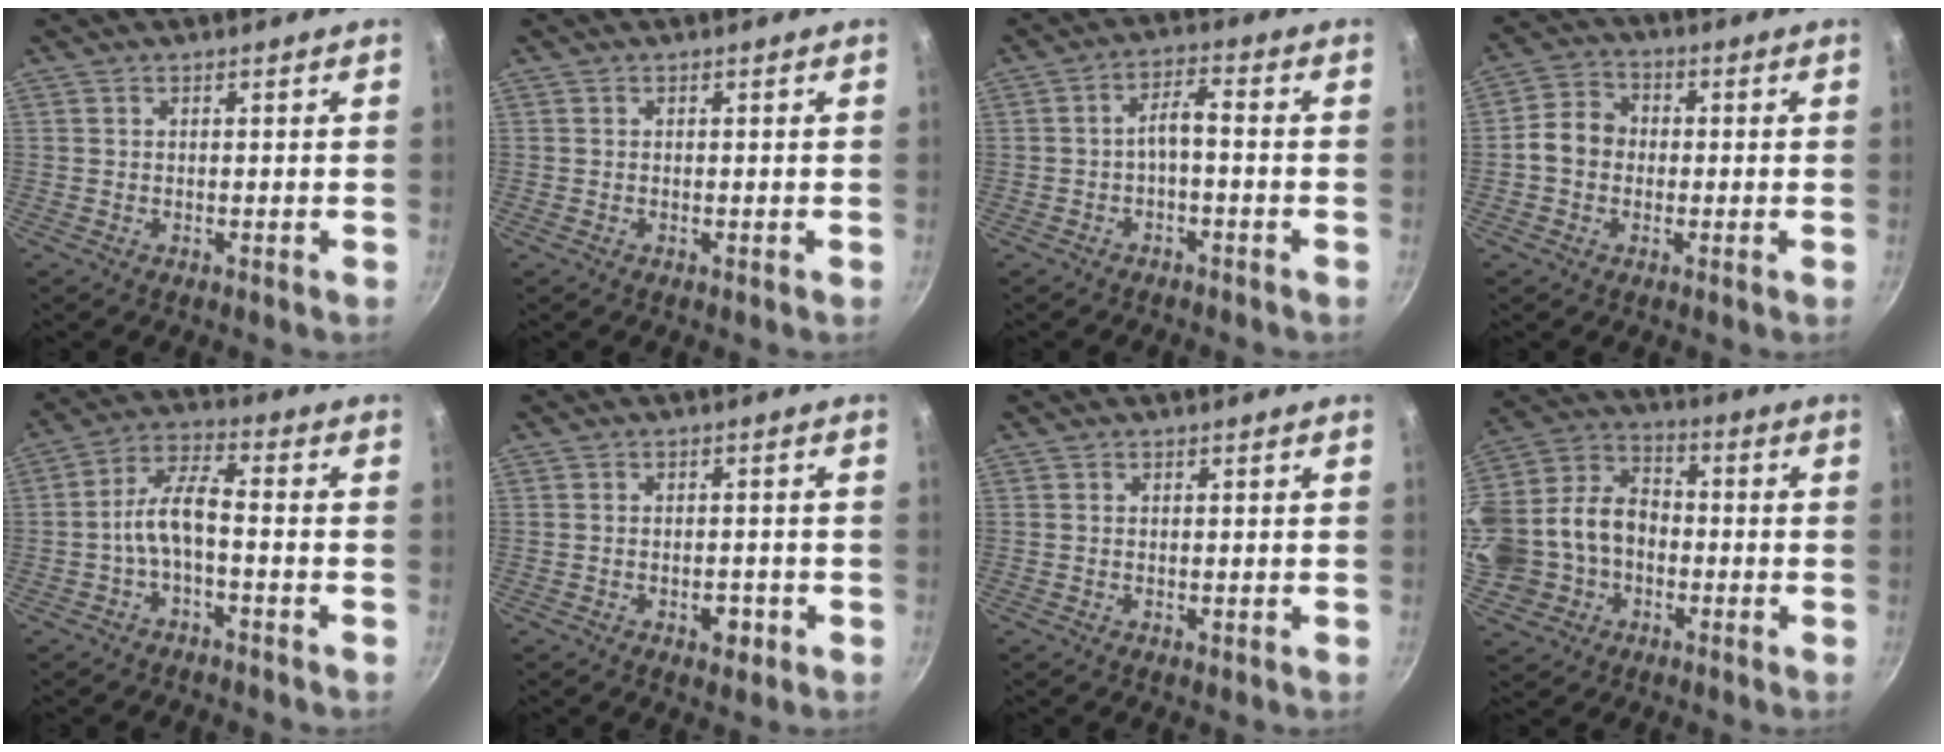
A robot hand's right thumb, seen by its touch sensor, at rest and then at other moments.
{"total": 0.0}
{"total": 4.1, "force": [-1.7, 1.3, 3.5], "torque": [-0.069, 0.035, -0.028]}
{"total": 6.6, "force": [-0.6, 5.5, 3.5], "torque": [-0.038, 0.019, -0.027]}
{"total": 7.2, "force": [-2.5, 2.7, 6.2], "torque": [-0.127, 0.042, -0.053]}
{"total": 3.5, "force": [-1.5, 1.9, 2.4], "torque": [-0.024, 0.011, -0.020]}
{"total": 0.5, "force": [-0.1, 0.2, 0.4], "torque": [-0.007, 0.000, -0.002]}
{"total": 22.6, "force": [-4.3, 18.1, 12.8], "torque": [-0.293, 0.072, -0.072]}